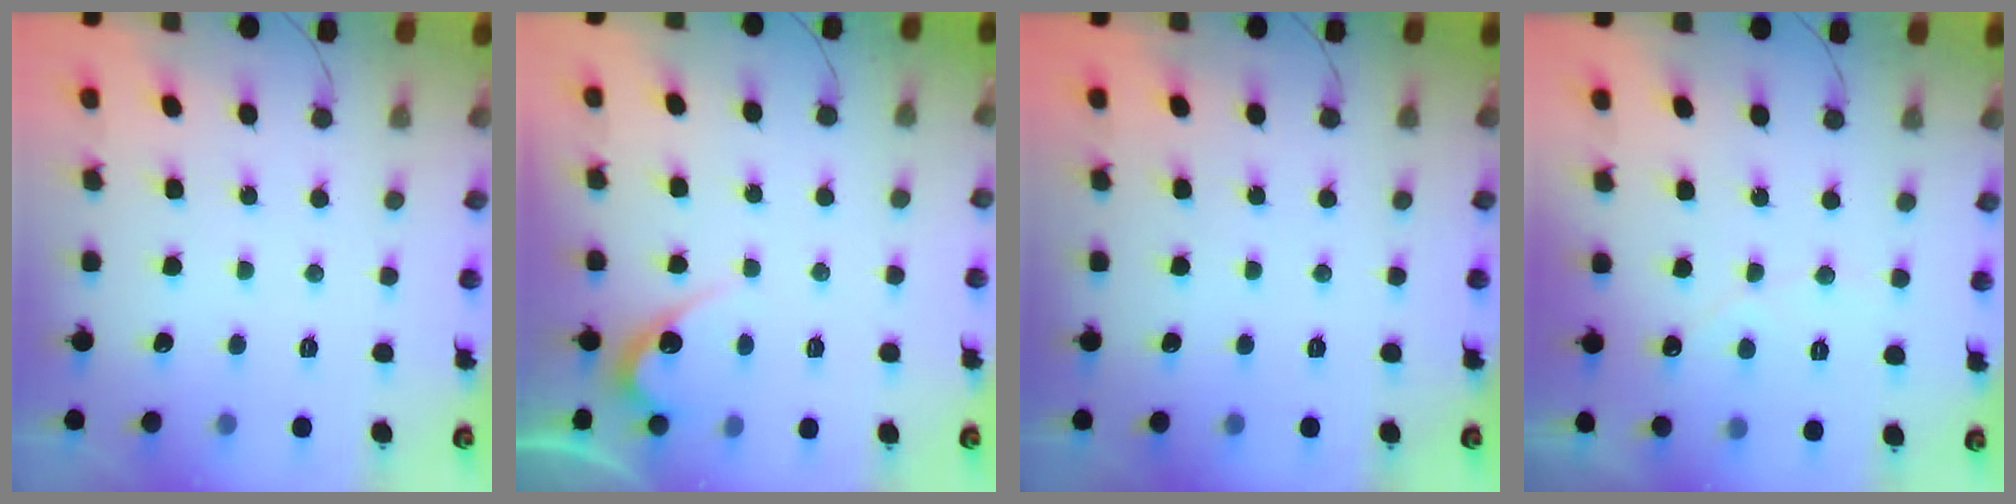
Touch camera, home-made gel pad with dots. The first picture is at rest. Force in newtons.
{"total": 4.1, "press": 4.1, "slide": 0.3}
{"total": 0.0}
{"total": 2.8, "press": 2.8, "slide": 0.1}